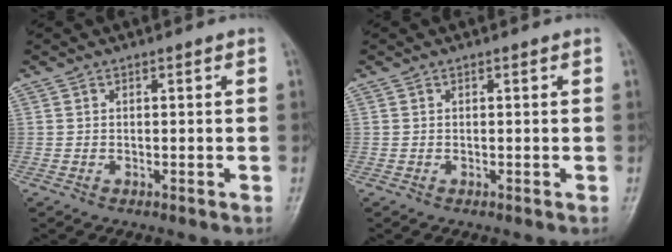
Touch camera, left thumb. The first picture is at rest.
{"total": 0.0}